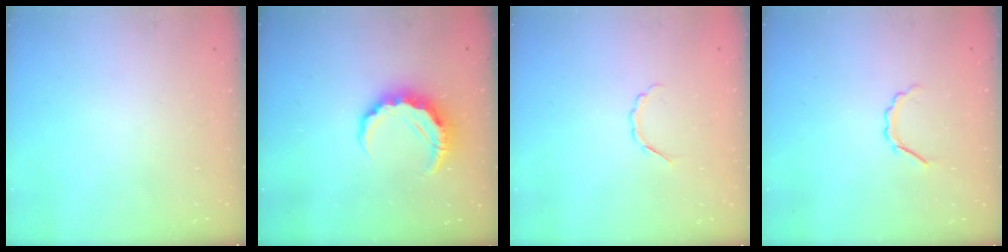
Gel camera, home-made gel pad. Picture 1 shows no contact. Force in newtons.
{"total": 8.3, "press": 8.2, "slide": 1.4}
{"total": 3.6, "press": 3.6, "slide": 0.7}
{"total": 4.3, "press": 4.0, "slide": 1.4}